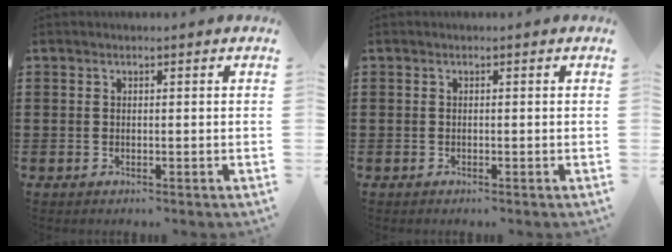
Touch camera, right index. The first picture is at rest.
{"total": 0.0}